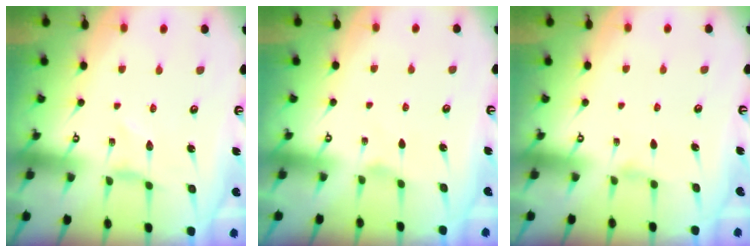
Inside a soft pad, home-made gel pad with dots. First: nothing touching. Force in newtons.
{"total": 1.4, "press": 1.3, "slide": 0.4}
{"total": 2.0, "press": 2.0, "slide": 0.4}